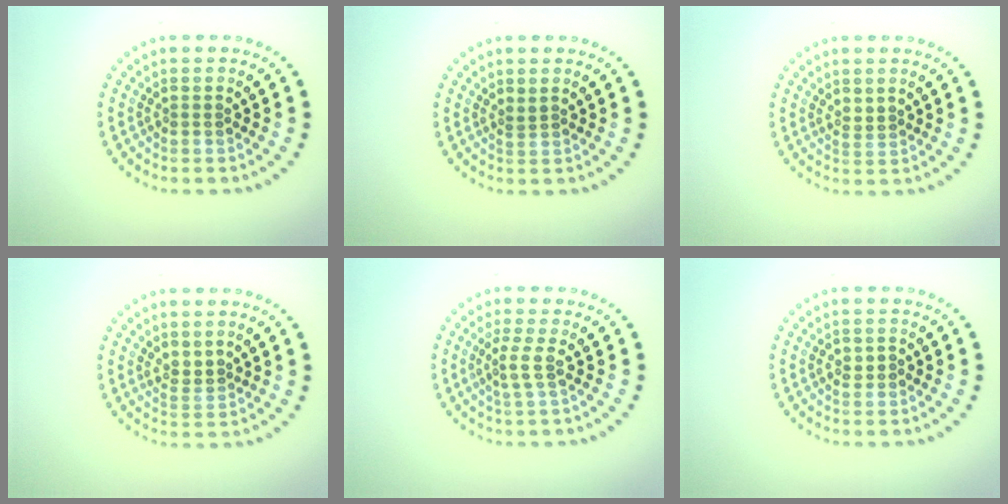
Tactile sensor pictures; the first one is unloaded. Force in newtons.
{"total": 0.6, "press": 0.3, "slide": 0.5}
{"total": 0.9, "press": 0.8, "slide": 0.5}
{"total": 1.4, "press": 1.1, "slide": 1.0}
{"total": 1.7, "press": 1.3, "slide": 1.1}
{"total": 1.1, "press": 1.0, "slide": 0.5}